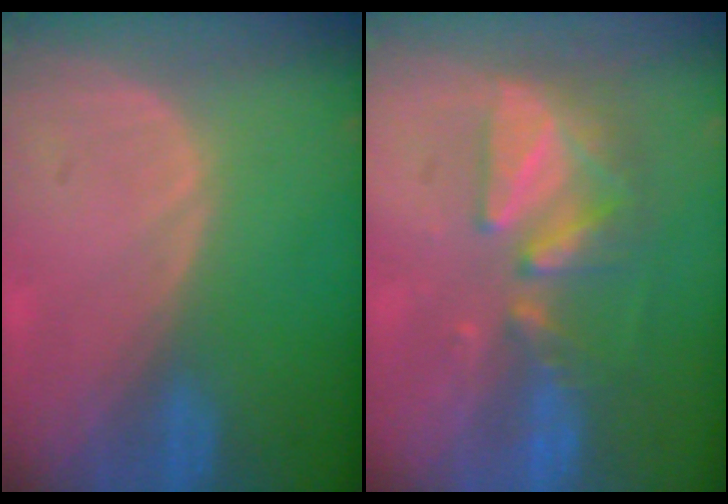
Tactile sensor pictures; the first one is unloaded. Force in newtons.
{"total": 8.9, "press": 7.8, "slide": 4.2}